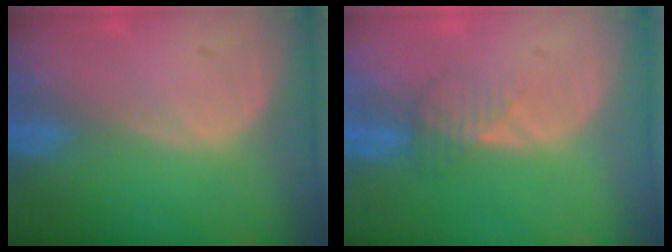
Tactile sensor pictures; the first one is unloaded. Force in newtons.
{"total": 2.4, "press": 2.4, "slide": 0.1}